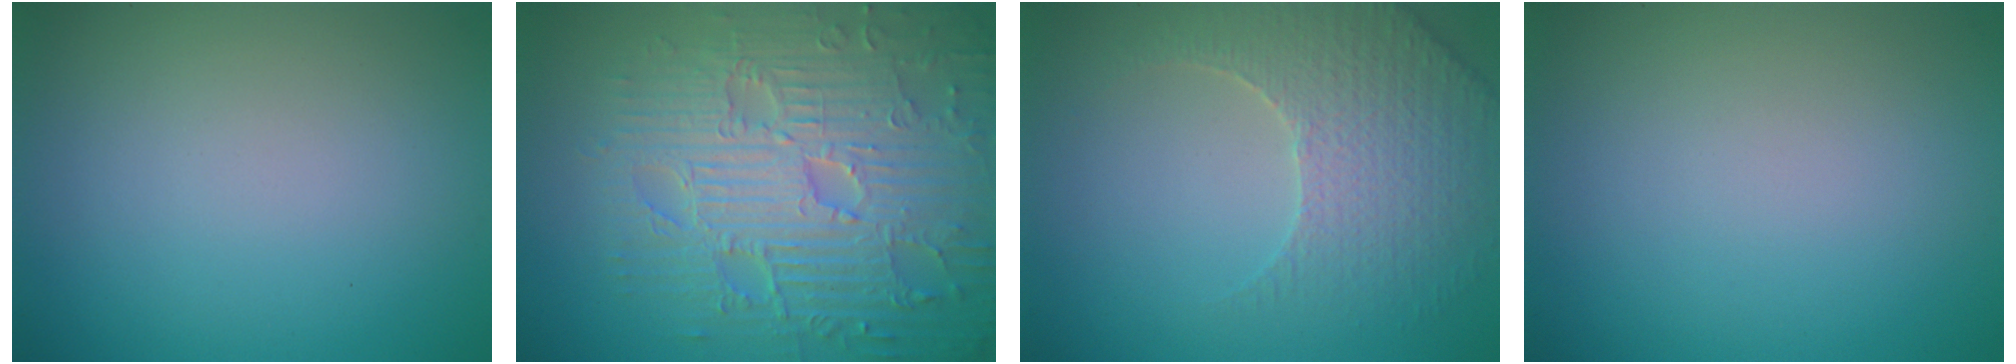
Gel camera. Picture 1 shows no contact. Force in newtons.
{"total": 9.4, "press": 6.8, "slide": 6.4}
{"total": 3.8, "press": 3.7, "slide": 0.9}
{"total": 0.0}